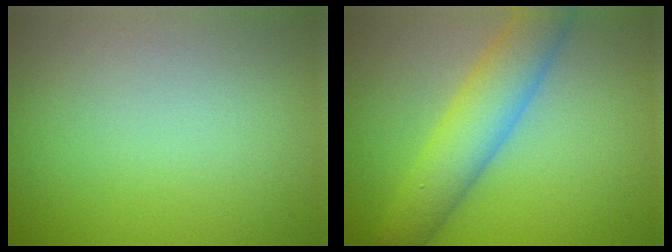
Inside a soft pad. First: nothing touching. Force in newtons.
{"total": 6.0, "press": 6.0, "slide": 0.2}